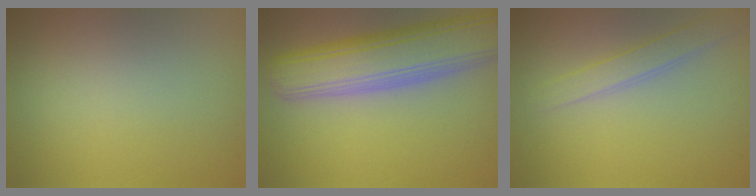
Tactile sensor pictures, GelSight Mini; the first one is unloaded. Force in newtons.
{"total": 8.8, "press": 8.7, "slide": 0.9}
{"total": 2.1, "press": 2.1, "slide": 0.0}